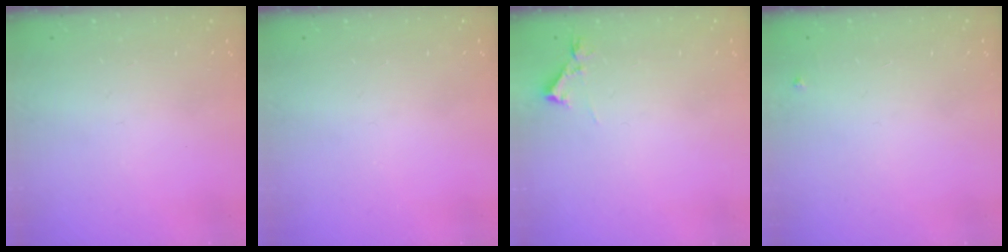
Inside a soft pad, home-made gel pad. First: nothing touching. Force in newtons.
{"total": 0.0}
{"total": 3.4, "press": 3.3, "slide": 0.7}
{"total": 3.2, "press": 3.2, "slide": 0.5}